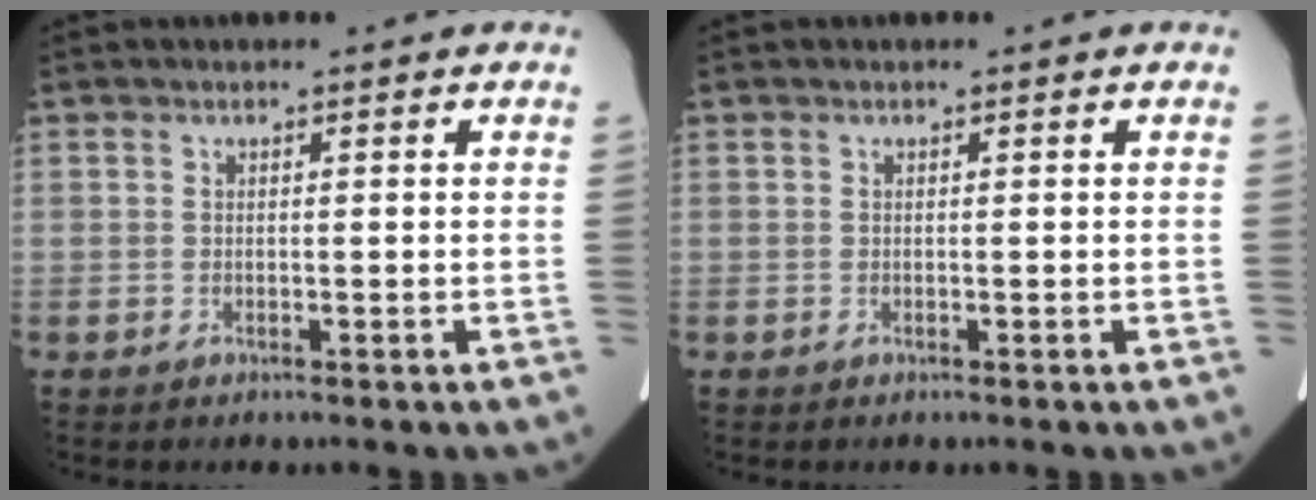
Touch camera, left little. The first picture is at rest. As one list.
[{"total": 0.0}]